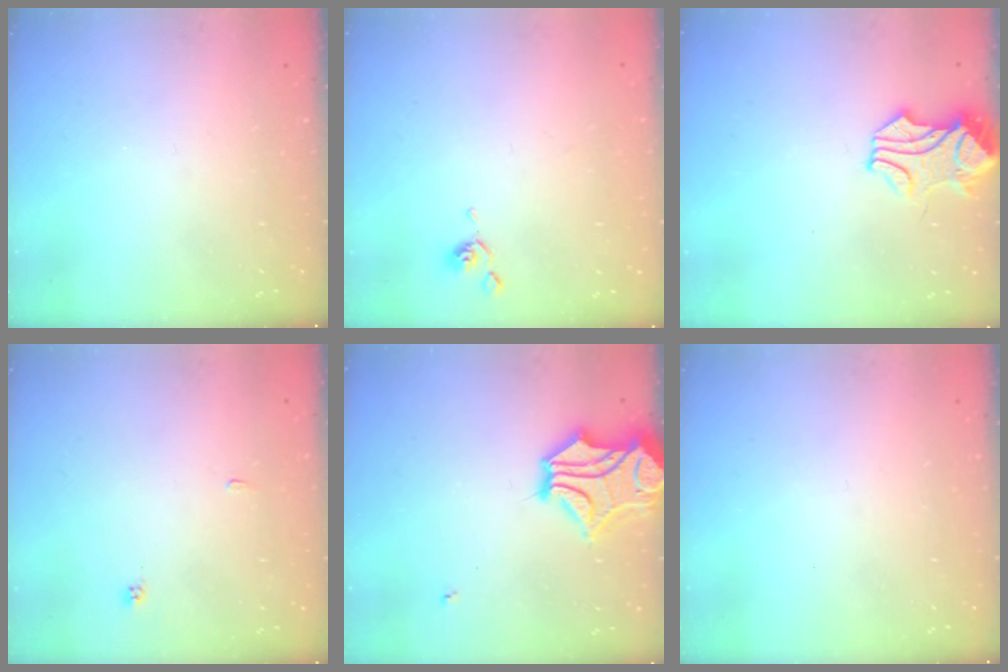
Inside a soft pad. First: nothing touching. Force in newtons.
{"total": 1.0, "press": 0.9, "slide": 0.3}
{"total": 1.8, "press": 1.7, "slide": 0.5}
{"total": 1.9, "press": 1.9, "slide": 0.2}
{"total": 8.1, "press": 7.8, "slide": 2.2}
{"total": 0.0}